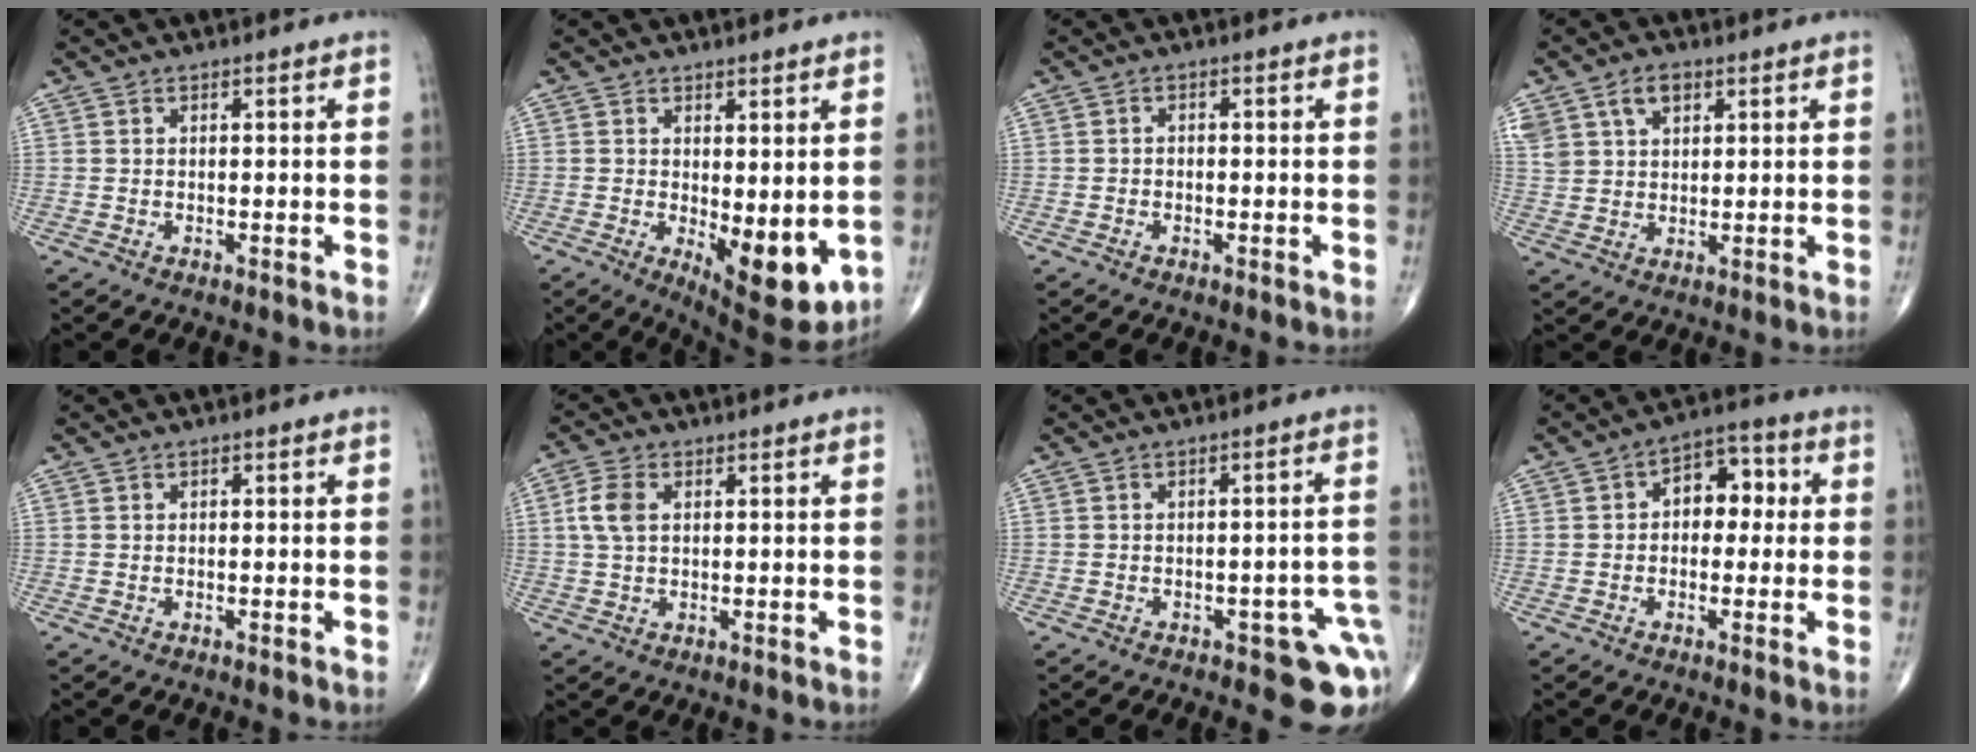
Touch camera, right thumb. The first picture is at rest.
{"total": 10.7, "force": [-1.5, 4.3, 9.7], "torque": [-0.116, -0.026, -0.006]}
{"total": 0.8, "force": [-0.4, 0.6, 0.4], "torque": [0.000, 0.002, -0.010]}
{"total": 8.6, "force": [4.3, 5.9, 4.7], "torque": [-0.085, -0.002, 0.086]}
{"total": 0.0}
{"total": 4.8, "force": [1.0, 2.9, 3.7], "torque": [-0.085, 0.007, 0.017]}
{"total": 9.3, "force": [-4.1, 3.7, 7.5], "torque": [-0.060, 0.023, -0.046]}
{"total": 7.8, "force": [0.7, 5.3, 5.7], "torque": [-0.044, 0.029, -0.002]}